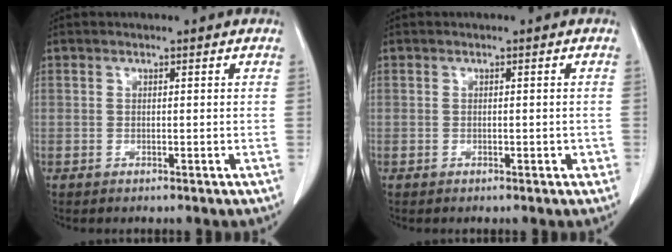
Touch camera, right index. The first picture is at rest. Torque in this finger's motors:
{"motor_torque": [-0.12, 0.16, 0.00, 0.01]}